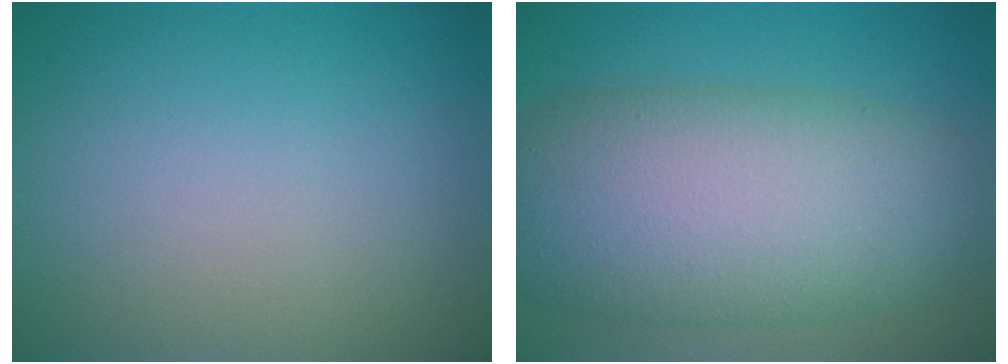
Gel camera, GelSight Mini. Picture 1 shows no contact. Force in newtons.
{"total": 11.6, "press": 11.5, "slide": 0.5}